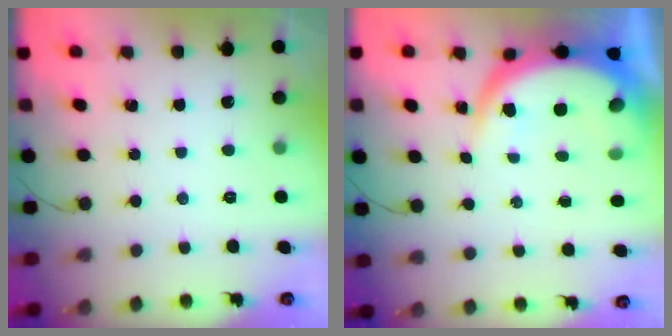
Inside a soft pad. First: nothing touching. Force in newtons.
{"total": 9.0, "press": 8.9, "slide": 1.3}